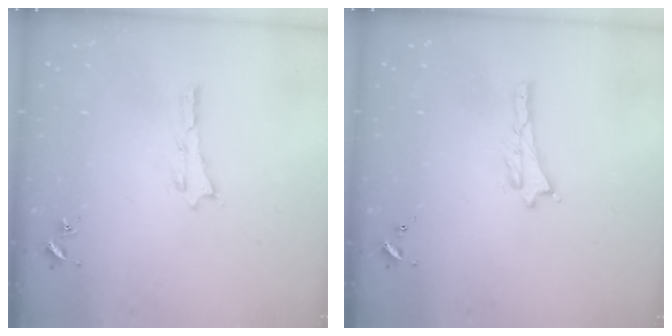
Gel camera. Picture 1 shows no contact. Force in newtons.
{"total": 0.0}